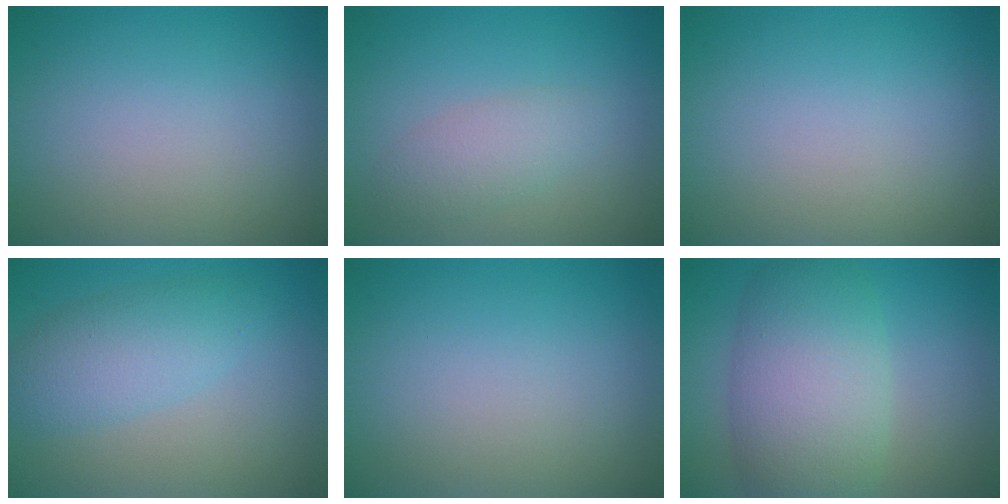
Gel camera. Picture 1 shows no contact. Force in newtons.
{"total": 2.4, "press": 2.4, "slide": 0.0}
{"total": 0.0}
{"total": 3.9, "press": 3.9, "slide": 0.1}
{"total": 0.0}
{"total": 8.0, "press": 8.0, "slide": 0.2}